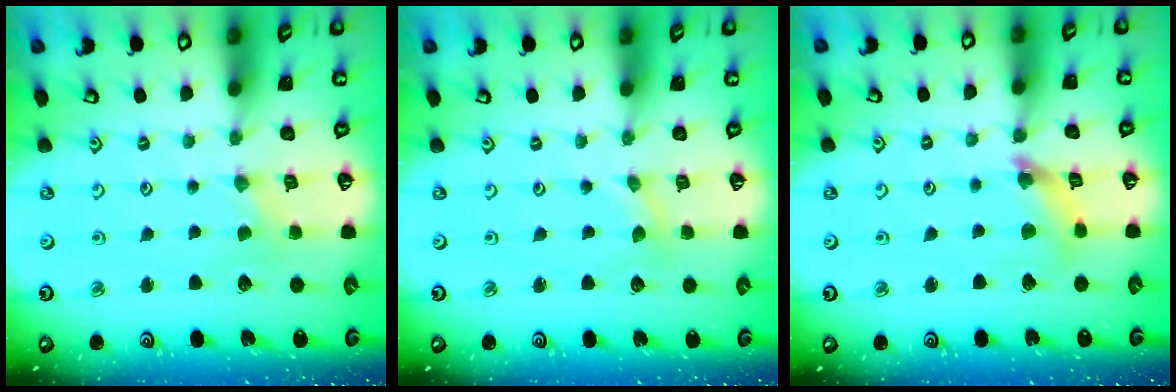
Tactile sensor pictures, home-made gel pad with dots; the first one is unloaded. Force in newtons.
{"total": 0.0}
{"total": 6.2, "press": 6.2, "slide": 0.8}